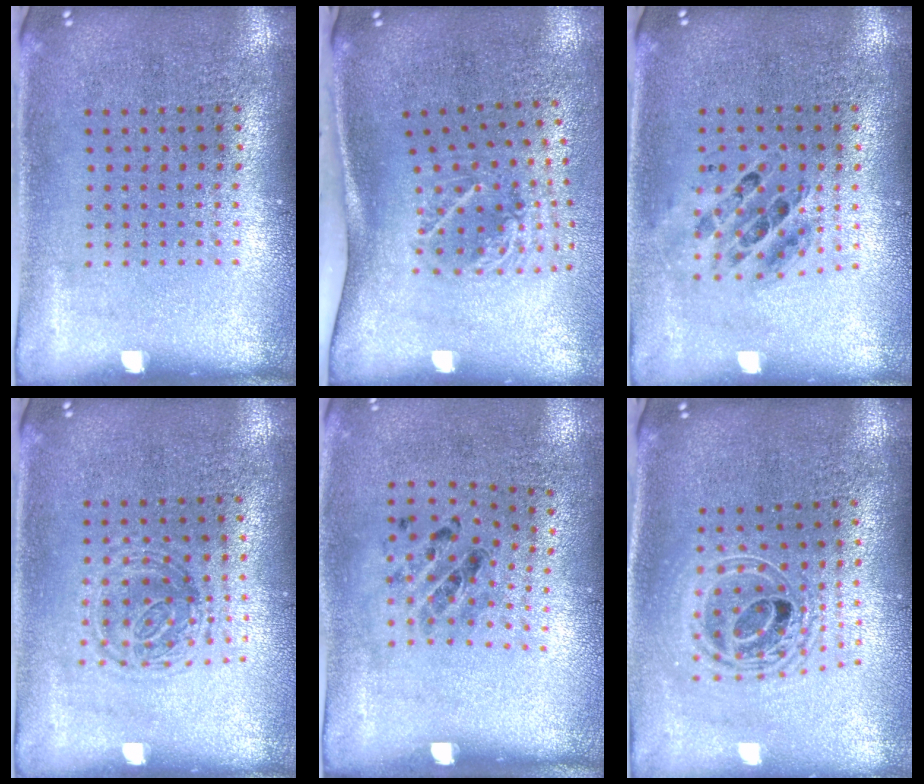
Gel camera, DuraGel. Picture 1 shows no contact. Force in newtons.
{"total": 2.1, "press": 1.3, "slide": 1.6}
{"total": 0.7, "press": 0.7, "slide": 0.1}
{"total": 1.2, "press": 1.0, "slide": 0.6}
{"total": 1.3, "press": 0.6, "slide": 1.2}
{"total": 2.0, "press": 1.6, "slide": 1.2}